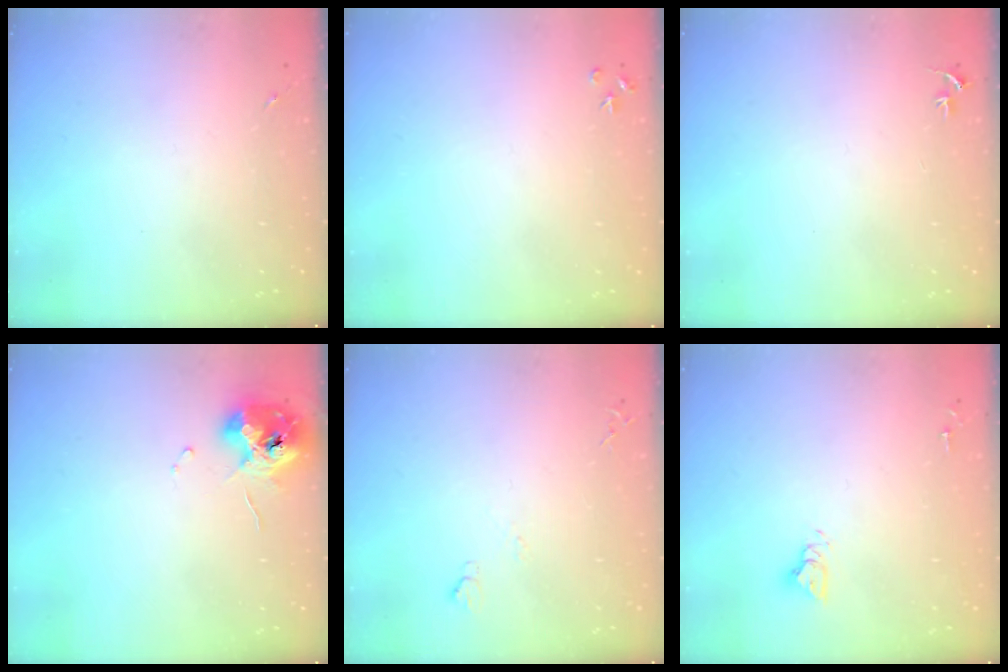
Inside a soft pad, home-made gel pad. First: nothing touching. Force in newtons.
{"total": 3.6, "press": 3.5, "slide": 0.5}
{"total": 2.7, "press": 2.7, "slide": 0.3}
{"total": 11.0, "press": 11.0, "slide": 1.1}
{"total": 4.0, "press": 4.0, "slide": 0.6}
{"total": 4.8, "press": 4.8, "slide": 0.4}